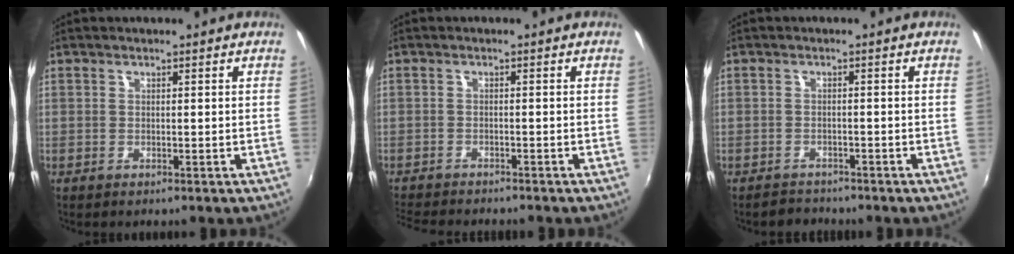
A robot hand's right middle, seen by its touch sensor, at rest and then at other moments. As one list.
[{"total": 7.1, "force": [-6.6, 1.1, 2.4], "torque": [-0.067, -0.019, -0.109]}, {"total": 2.7, "force": [-2.4, 1.1, -0.1], "torque": [-0.010, 0.004, -0.040]}]